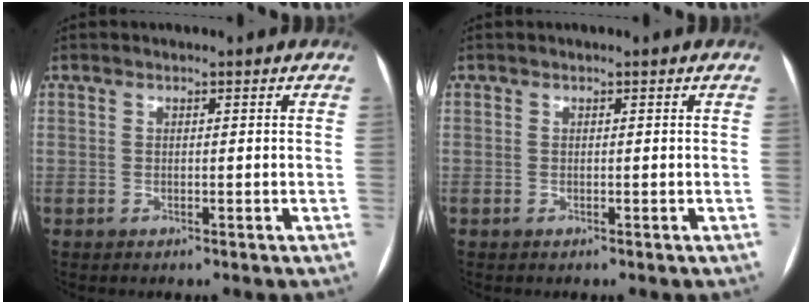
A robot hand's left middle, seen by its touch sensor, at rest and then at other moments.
{"total": 0.0}